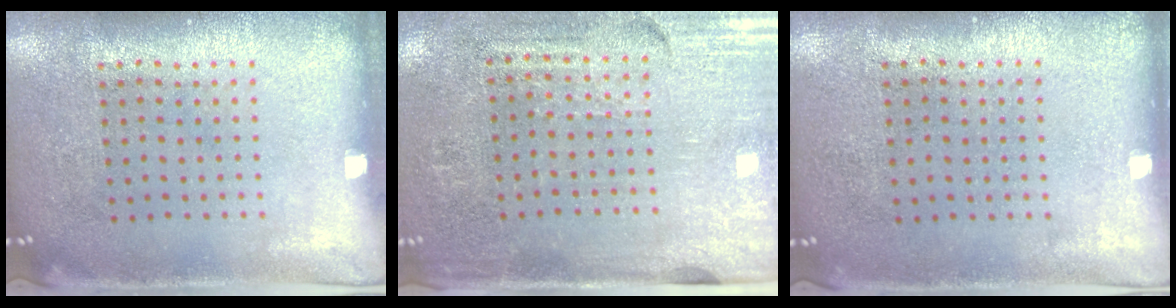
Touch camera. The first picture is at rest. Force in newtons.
{"total": 3.4, "press": 3.1, "slide": 1.3}
{"total": 0.0}